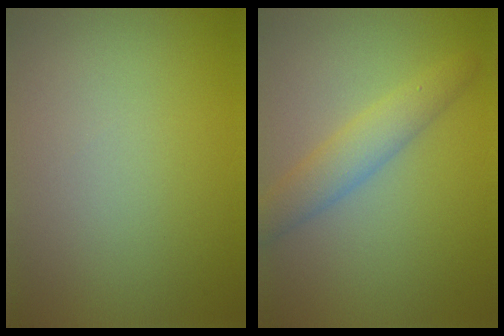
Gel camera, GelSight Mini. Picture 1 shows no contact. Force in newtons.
{"total": 3.3, "press": 3.3, "slide": 0.1}